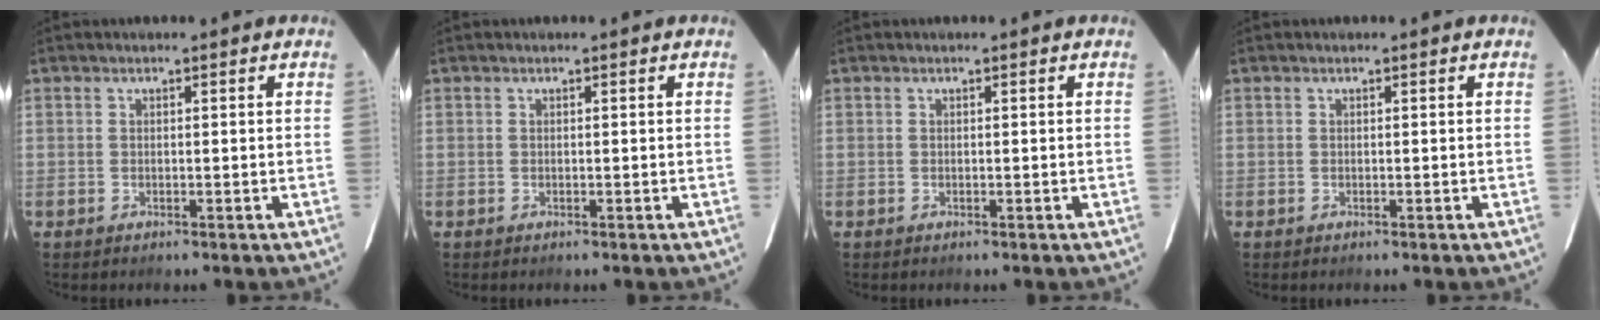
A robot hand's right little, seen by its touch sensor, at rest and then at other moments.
{"total": 0.0}
{"total": 0.0}
{"total": 0.0}